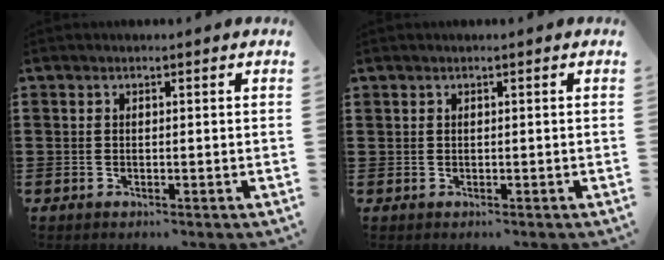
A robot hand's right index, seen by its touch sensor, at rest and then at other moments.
{"total": 0.0}